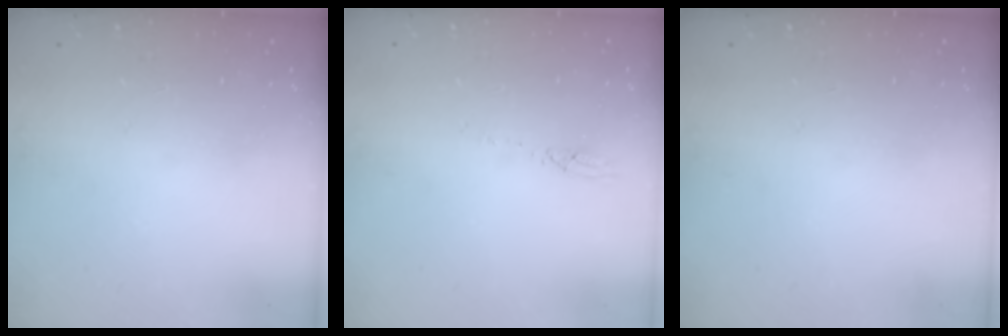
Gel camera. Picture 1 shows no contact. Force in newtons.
{"total": 2.7, "press": 2.7, "slide": 0.2}
{"total": 0.0}